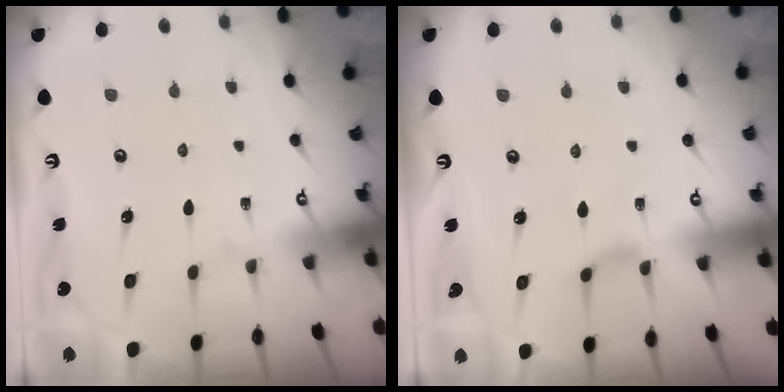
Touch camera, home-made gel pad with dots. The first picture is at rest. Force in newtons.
{"total": 2.4, "press": 2.3, "slide": 0.6}